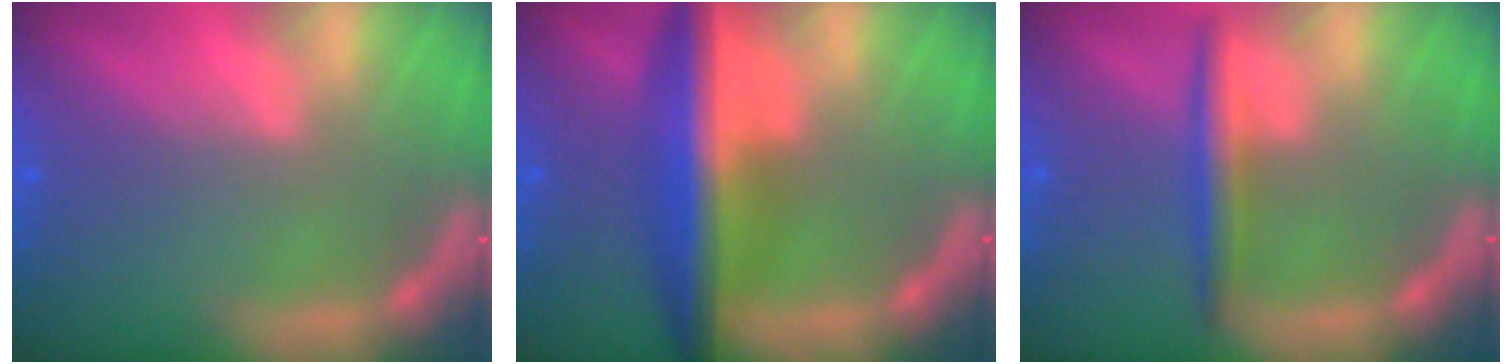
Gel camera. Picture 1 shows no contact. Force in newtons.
{"total": 8.0}
{"total": 3.0}